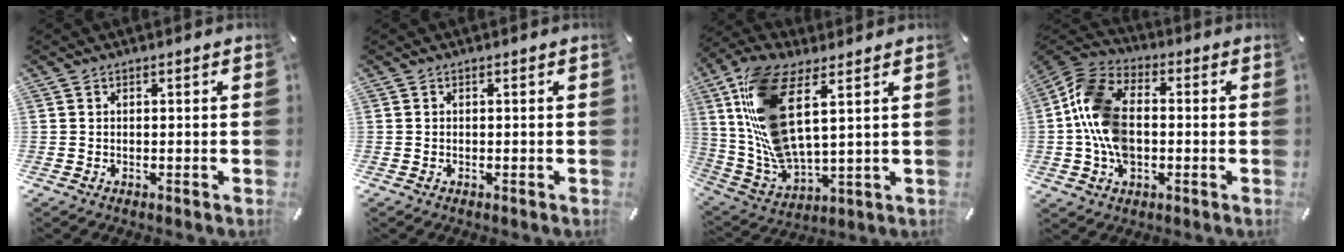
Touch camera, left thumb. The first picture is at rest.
{"total": 0.0}
{"total": 15.8, "force": [5.9, 6.6, 13.1], "torque": [-0.294, -0.029, 0.101]}
{"total": 14.6, "force": [-1.8, 10.2, 10.3], "torque": [-0.237, 0.013, -0.034]}